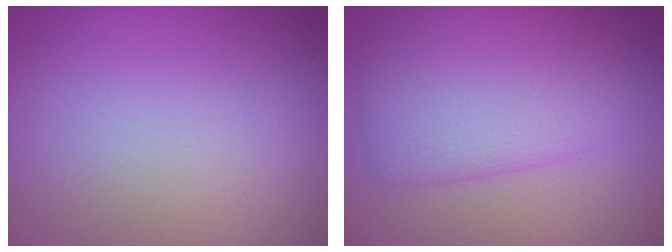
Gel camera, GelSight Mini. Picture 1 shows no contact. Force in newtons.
{"total": 6.0, "press": 6.0, "slide": 0.1}